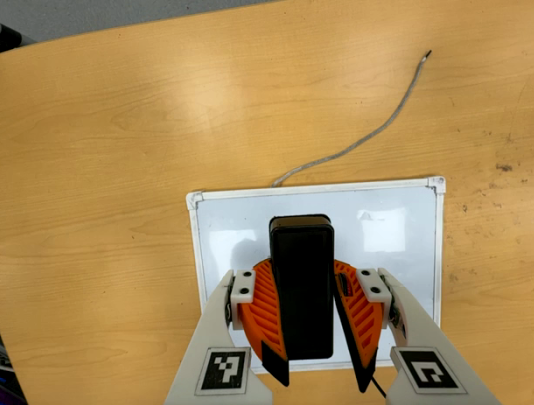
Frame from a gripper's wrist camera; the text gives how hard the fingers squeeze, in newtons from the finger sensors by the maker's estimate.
{"total": 11.1, "left": 10.3, "right": 11.8}